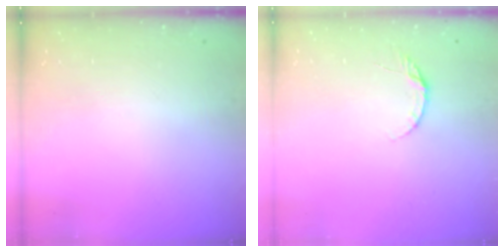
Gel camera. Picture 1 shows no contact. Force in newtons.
{"total": 4.1, "press": 4.1, "slide": 0.5}